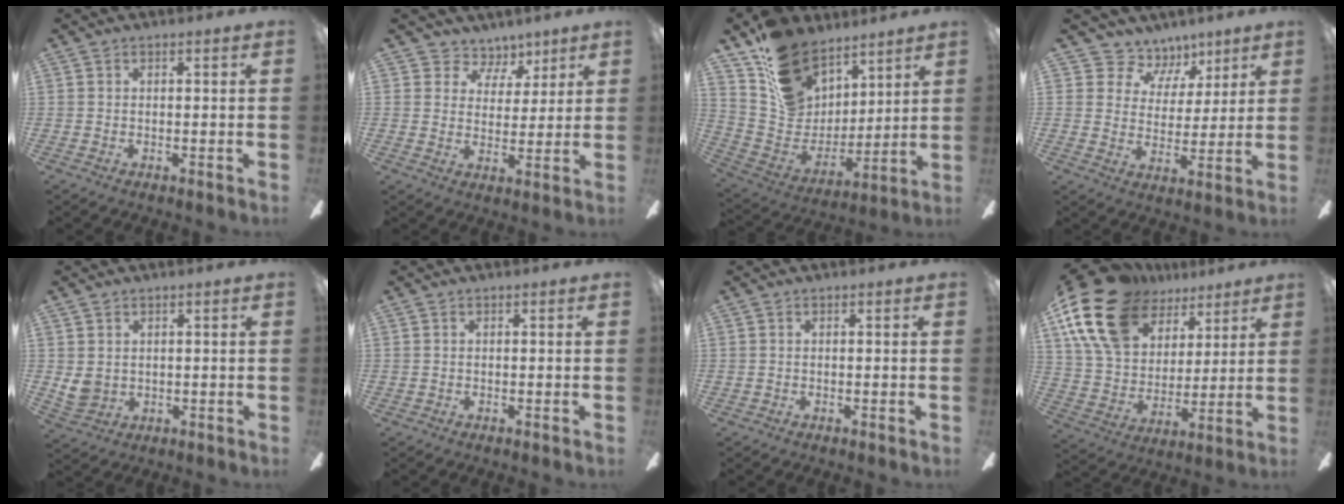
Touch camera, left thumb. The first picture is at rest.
{"total": 6.5, "force": [4.9, 4.2, 0.6], "torque": [-0.018, -0.036, 0.090]}
{"total": 17.3, "force": [11.4, 11.4, 6.2], "torque": [-0.120, -0.075, 0.222]}
{"total": 8.3, "force": [6.1, 5.5, 1.4], "torque": [-0.044, -0.045, 0.115]}
{"total": 4.3, "force": [2.0, 3.4, 1.6], "torque": [-0.035, -0.007, 0.039]}
{"total": 0.0}
{"total": 0.0}
{"total": 20.9, "force": [11.8, 13.2, 11.1], "torque": [-0.223, -0.046, 0.219]}